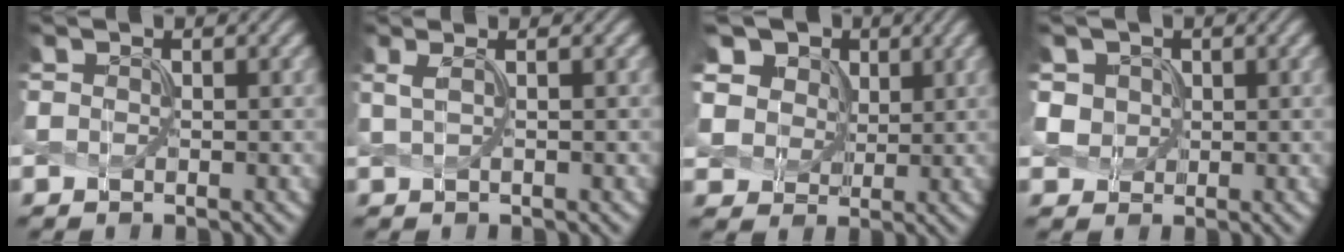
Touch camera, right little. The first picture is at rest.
{"total": 2.5, "force": [1.1, 1.2, 1.9], "torque": [-0.028, 0.013, 0.001]}
{"total": 7.4, "force": [4.0, 5.8, 2.3], "torque": [-0.080, 0.010, 0.073]}
{"total": 1.1, "force": [0.2, 1.1, -0.4], "torque": [-0.003, 0.001, 0.017]}